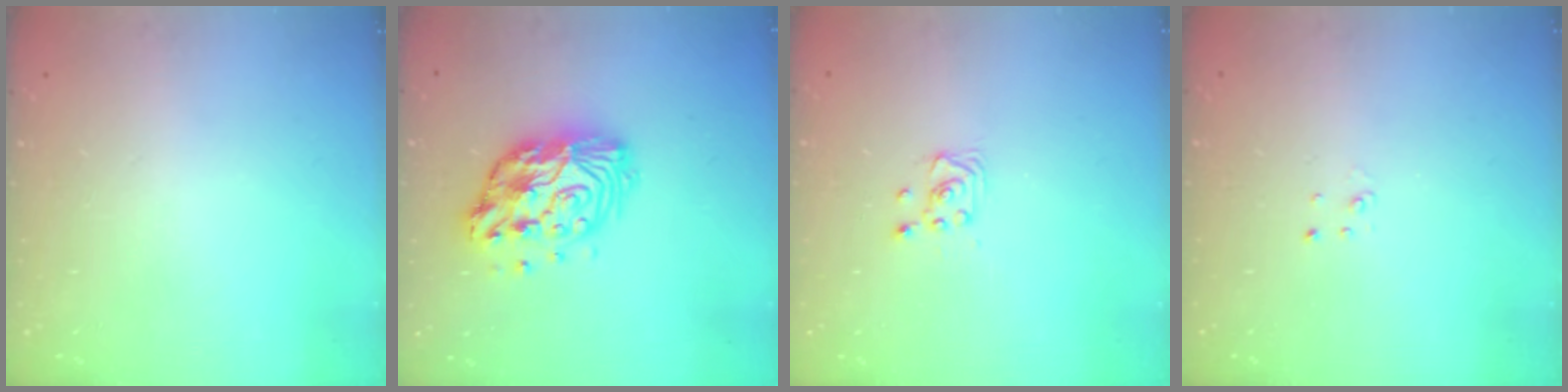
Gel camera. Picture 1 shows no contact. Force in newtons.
{"total": 14.6, "press": 14.5, "slide": 1.1}
{"total": 2.6, "press": 2.6, "slide": 0.2}
{"total": 2.0, "press": 2.0, "slide": 0.2}